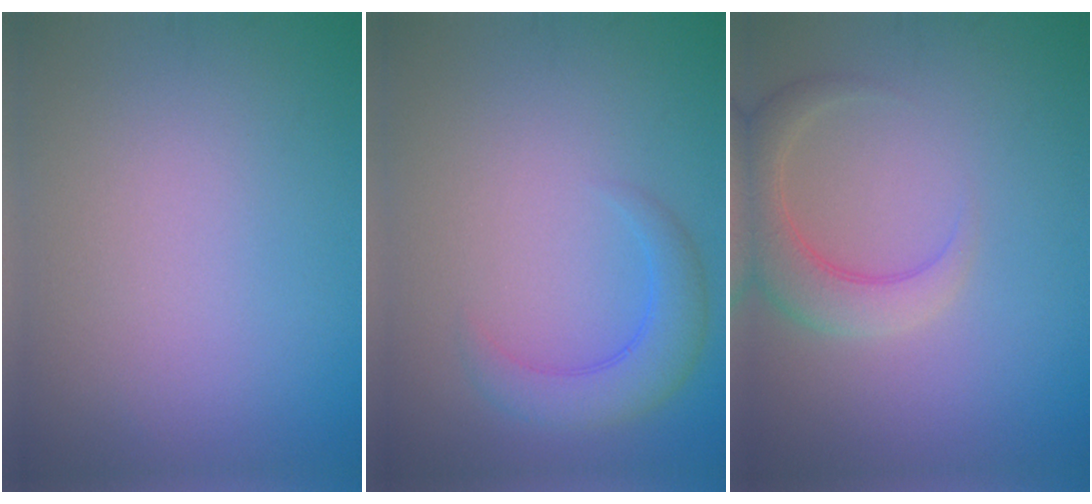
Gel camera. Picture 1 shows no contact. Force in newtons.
{"total": 3.4, "press": 3.4, "slide": 0.2}
{"total": 4.1, "press": 4.1, "slide": 0.5}